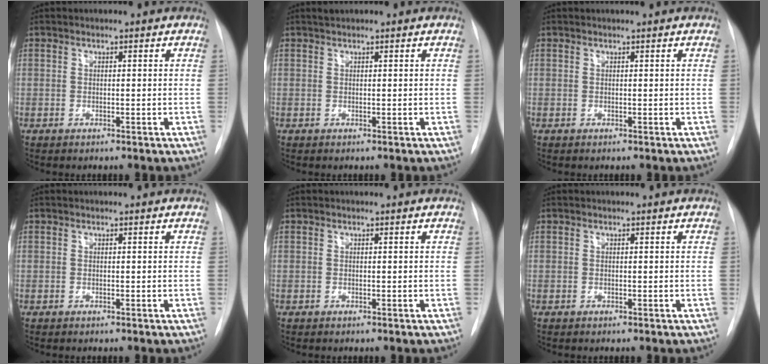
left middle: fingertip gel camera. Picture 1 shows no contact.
{"total": 0.6, "force": [0.6, 0.0, 0.2], "torque": [-0.009, 0.008, 0.014]}
{"total": 0.5, "force": [0.4, -0.1, 0.2], "torque": [-0.002, 0.001, 0.009]}
{"total": 0.0}
{"total": 0.0}
{"total": 0.0}